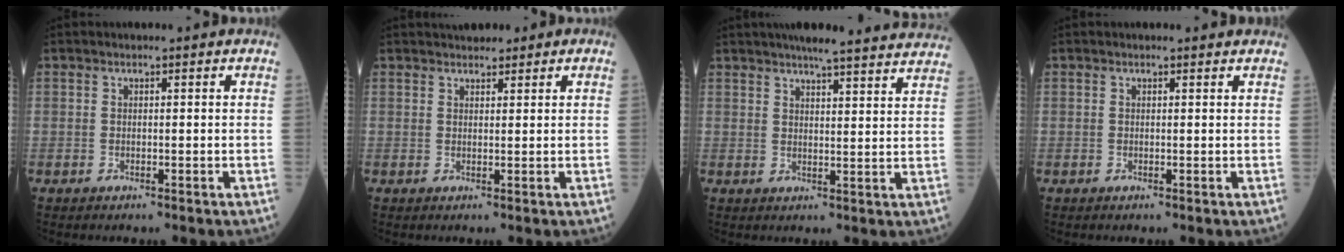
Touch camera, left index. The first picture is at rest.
{"total": 3.9, "force": [3.3, 1.4, 1.4], "torque": [-0.011, 0.024, 0.047]}
{"total": 17.8, "force": [16.3, 0.7, 7.1], "torque": [-0.092, -0.001, 0.193]}
{"total": 1.4, "force": [1.4, 0.1, 0.2], "torque": [-0.007, 0.003, 0.011]}